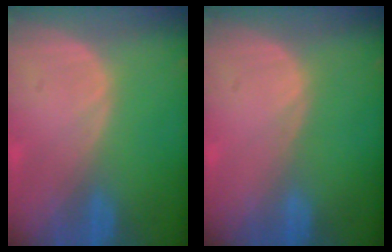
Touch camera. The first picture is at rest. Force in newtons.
{"total": 0.0}